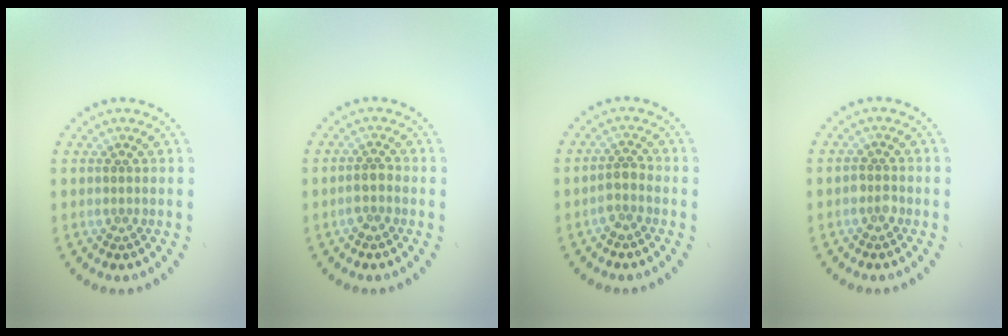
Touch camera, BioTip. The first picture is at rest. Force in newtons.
{"total": 1.6, "press": 1.4, "slide": 0.8}
{"total": 1.8, "press": 1.5, "slide": 1.1}
{"total": 1.2, "press": 1.1, "slide": 0.5}